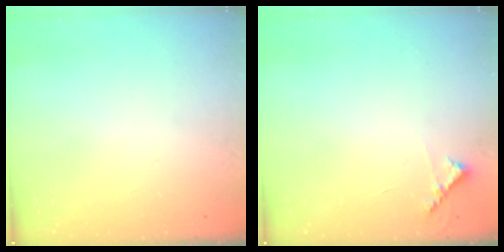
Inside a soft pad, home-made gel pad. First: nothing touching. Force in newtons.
{"total": 5.8, "press": 5.8, "slide": 0.5}